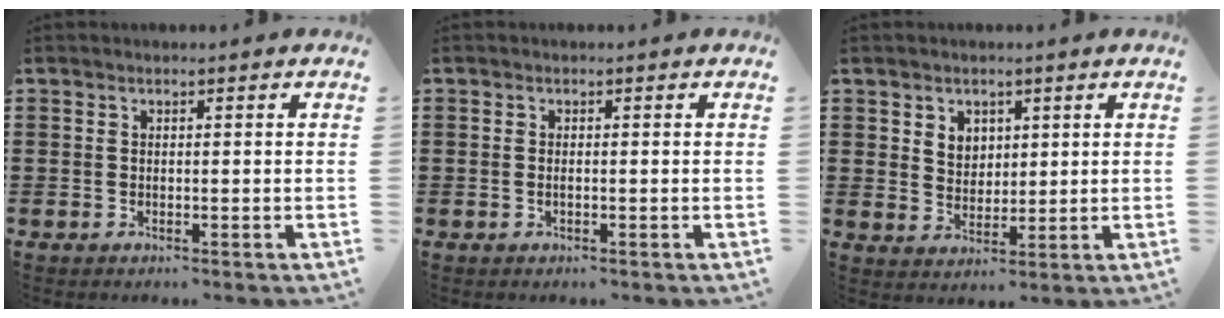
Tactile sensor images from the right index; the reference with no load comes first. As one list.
[{"total": 0.6, "force": [-0.2, 0.0, 0.5], "torque": [-0.011, -0.005, -0.002]}, {"total": 3.4, "force": [2.0, 2.7, 0.7], "torque": [-0.017, 0.007, 0.035]}]